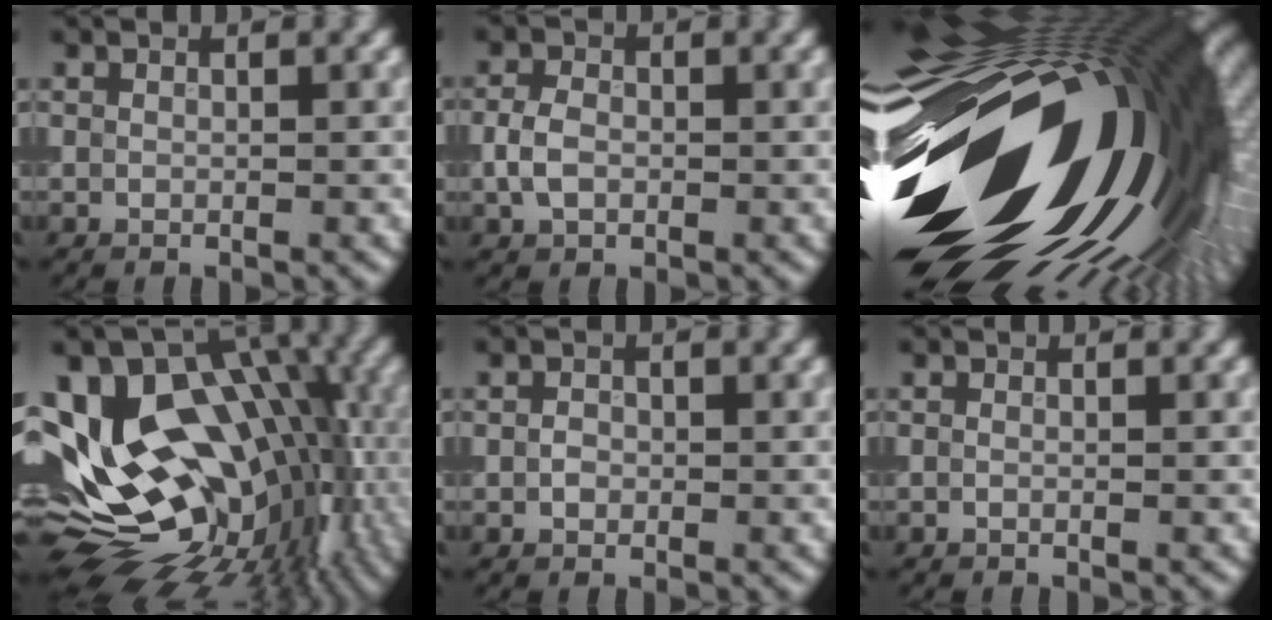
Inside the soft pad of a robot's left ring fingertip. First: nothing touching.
{"total": 2.6, "force": [-0.4, 1.9, 1.7], "torque": [-0.037, 0.001, -0.012]}
{"total": 21.9, "force": [-1.3, 11.2, 18.8], "torque": [-0.307, -0.053, -0.021]}
{"total": 18.6, "force": [0.2, 11.7, 14.5], "torque": [-0.220, -0.007, 0.027]}
{"total": 1.0, "force": [-0.2, 0.8, 0.6], "torque": [-0.009, 0.000, -0.007]}
{"total": 0.0}